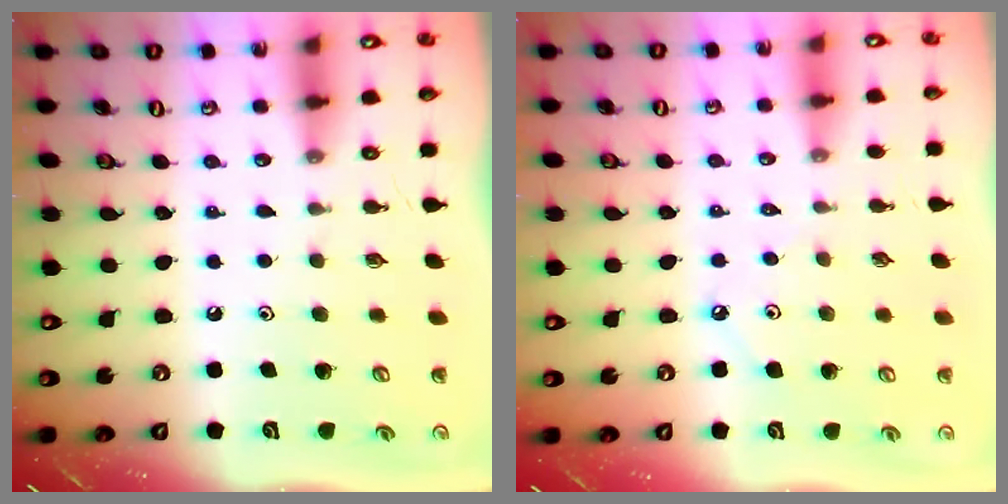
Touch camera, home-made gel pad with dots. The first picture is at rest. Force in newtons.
{"total": 1.7, "press": 1.6, "slide": 0.3}